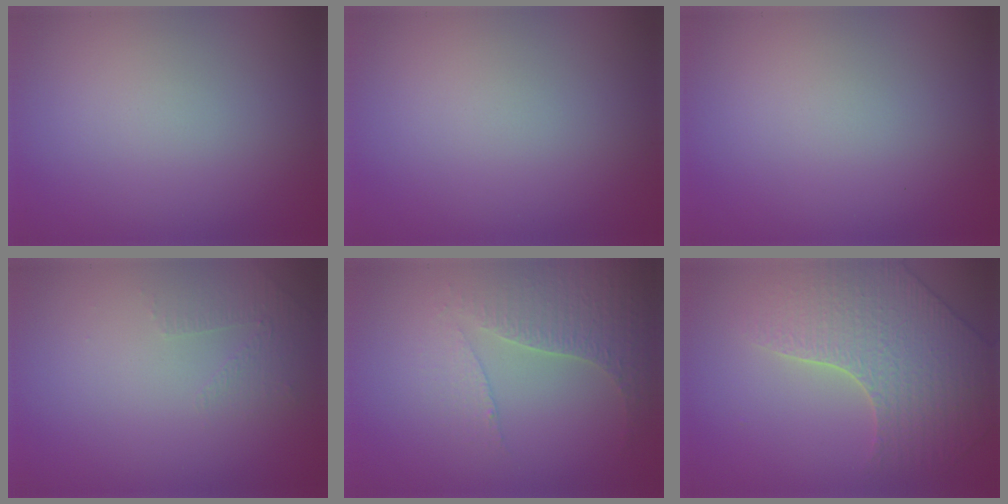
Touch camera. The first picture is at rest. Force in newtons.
{"total": 0.0}
{"total": 0.0}
{"total": 1.1, "press": 0.6, "slide": 1.0}
{"total": 4.3, "press": 3.1, "slide": 2.9}
{"total": 4.5, "press": 4.3, "slide": 1.1}